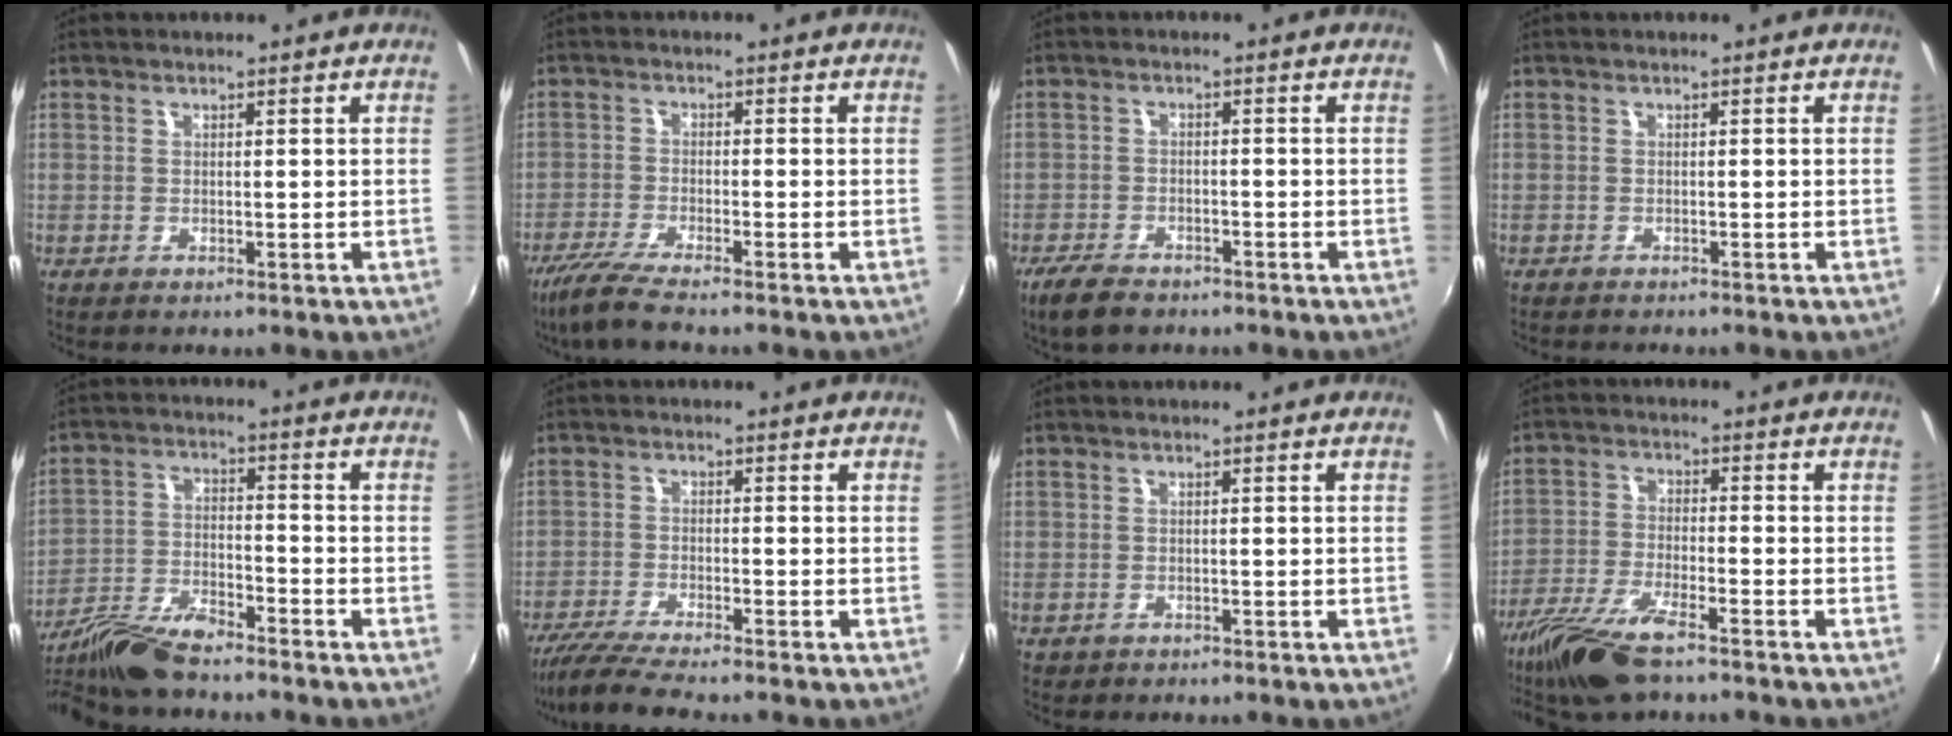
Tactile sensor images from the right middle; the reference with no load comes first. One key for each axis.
{"total": 6.8, "fx": -5.7, "fy": 0.1, "fz": 3.8, "tx": -0.096, "ty": -0.022, "tz": -0.105}
{"total": 6.3, "fx": -4.8, "fy": 2.8, "fz": 2.9, "tx": -0.083, "ty": -0.010, "tz": -0.088}
{"total": 1.2, "fx": -1.2, "fy": 0.2, "fz": 0.2, "tx": -0.007, "ty": -0.008, "tz": -0.019}
{"total": 11.8, "fx": -9.9, "fy": 2.4, "fz": 5.9, "tx": -0.126, "ty": -0.017, "tz": -0.188}
{"total": 7.4, "fx": -6.6, "fy": -0.1, "fz": 3.3, "tx": -0.090, "ty": -0.022, "tz": -0.121}
{"total": 1.0, "fx": -0.5, "fy": 0.8, "fz": 0.2, "tx": -0.007, "ty": -0.003, "tz": -0.005}
{"total": 11.1, "fx": -8.3, "fy": 2.4, "fz": 6.9, "tx": -0.160, "ty": -0.027, "tz": -0.164}